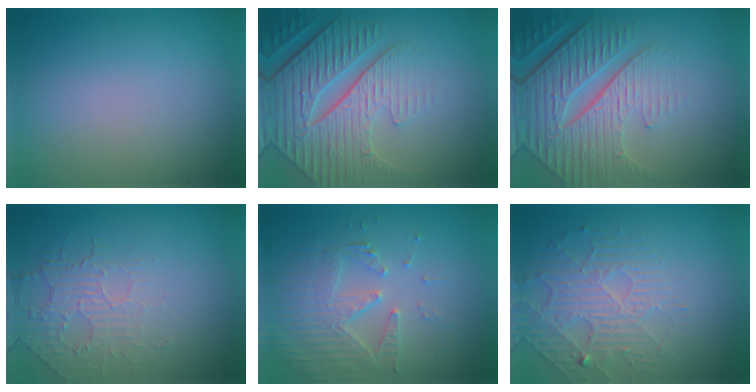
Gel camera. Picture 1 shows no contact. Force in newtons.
{"total": 8.6, "press": 6.4, "slide": 5.7}
{"total": 8.7, "press": 6.1, "slide": 6.1}
{"total": 2.1, "press": 1.2, "slide": 1.7}
{"total": 3.9, "press": 3.6, "slide": 1.6}
{"total": 4.5, "press": 3.3, "slide": 3.1}